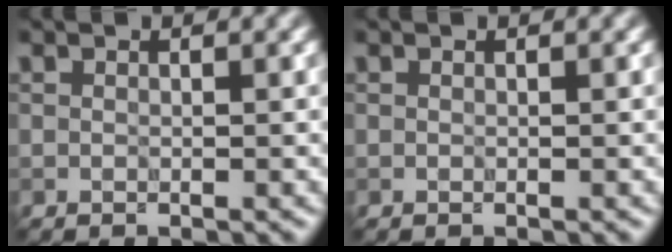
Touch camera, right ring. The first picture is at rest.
{"total": 0.0}